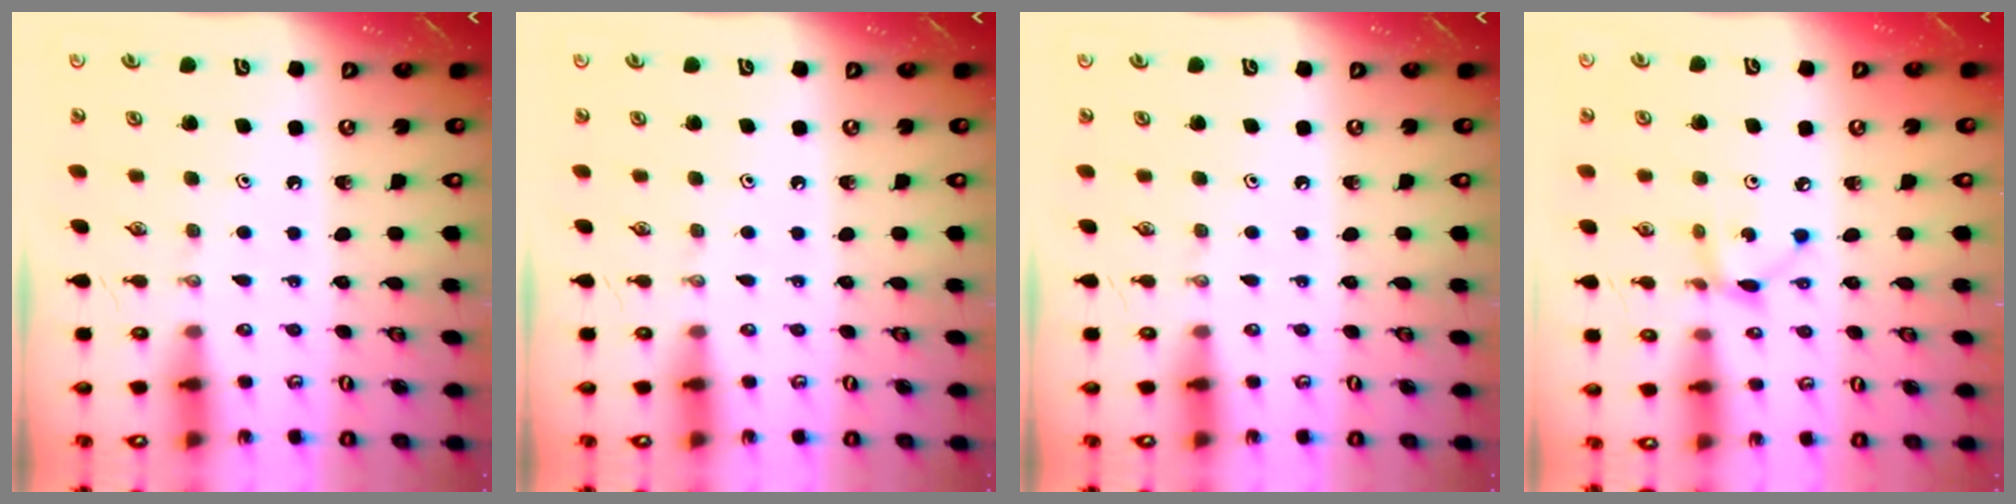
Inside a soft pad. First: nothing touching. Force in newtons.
{"total": 0.0}
{"total": 0.0}
{"total": 4.5, "press": 4.5, "slide": 0.1}